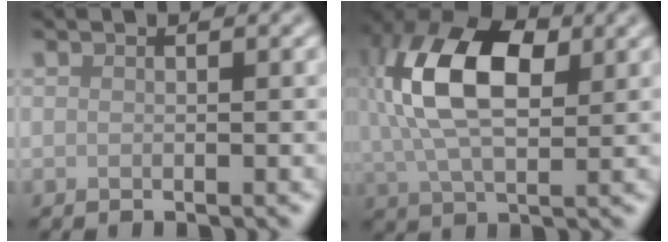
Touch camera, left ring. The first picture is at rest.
{"total": 11.3, "force": [2.5, 6.4, 9.0], "torque": [-0.192, 0.020, 0.036]}